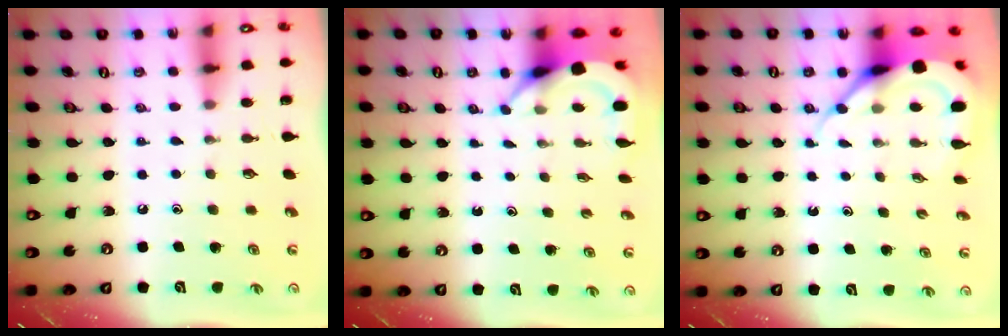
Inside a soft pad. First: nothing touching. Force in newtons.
{"total": 4.0, "press": 4.0, "slide": 0.2}
{"total": 7.3, "press": 7.3, "slide": 0.6}